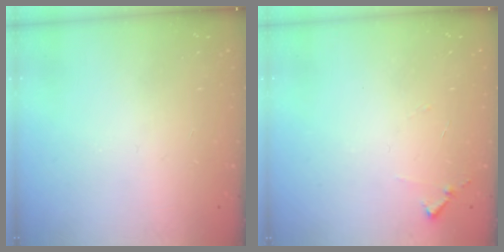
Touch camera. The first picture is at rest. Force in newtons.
{"total": 6.8, "press": 6.8, "slide": 0.6}